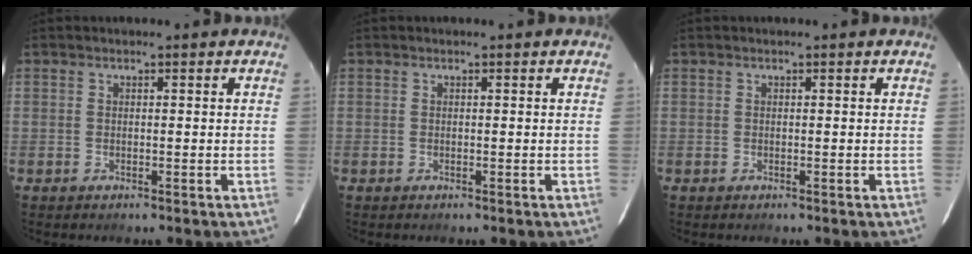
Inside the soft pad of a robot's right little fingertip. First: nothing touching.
{"total": 0.0}
{"total": 0.0}